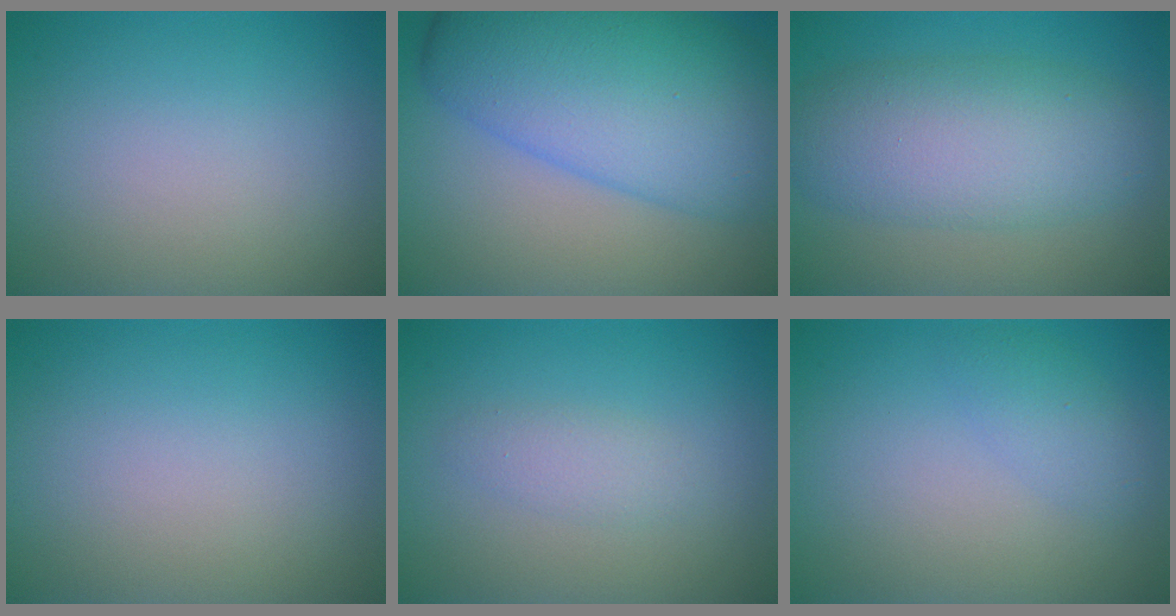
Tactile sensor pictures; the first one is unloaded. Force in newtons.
{"total": 12.3, "press": 12.3, "slide": 0.2}
{"total": 7.4, "press": 7.4, "slide": 0.0}
{"total": 0.0}
{"total": 1.6, "press": 1.6, "slide": 0.1}
{"total": 1.7, "press": 1.7, "slide": 0.0}